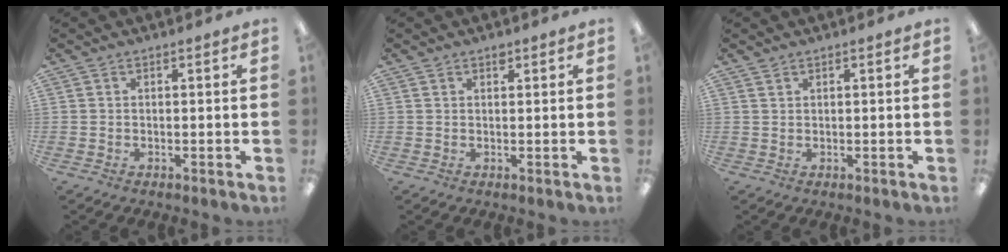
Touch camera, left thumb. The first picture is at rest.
{"total": 1.4, "force": [1.1, 0.7, 0.4], "torque": [-0.001, -0.003, 0.019]}
{"total": 1.0, "force": [0.8, 0.5, 0.2], "torque": [-0.006, -0.001, 0.016]}